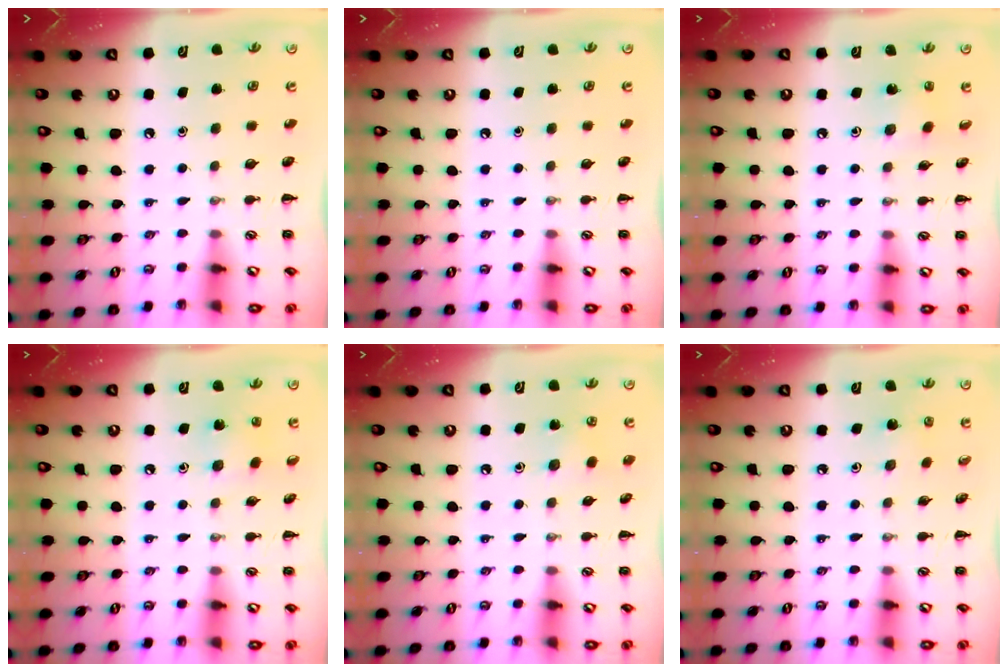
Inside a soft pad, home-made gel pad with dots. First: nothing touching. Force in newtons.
{"total": 0.0}
{"total": 1.6, "press": 1.5, "slide": 0.6}
{"total": 5.9, "press": 5.8, "slide": 1.3}
{"total": 6.1, "press": 5.9, "slide": 1.7}
{"total": 1.9, "press": 1.9, "slide": 0.4}